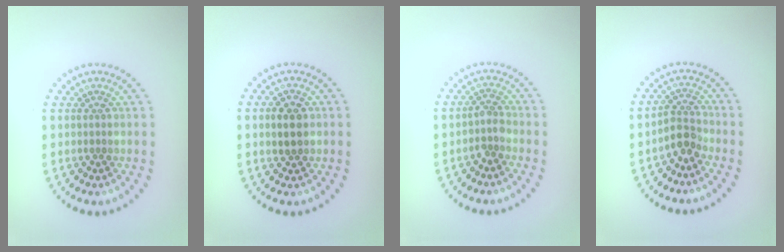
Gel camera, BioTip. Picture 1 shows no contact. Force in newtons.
{"total": 2.5, "press": 2.5, "slide": 0.2}
{"total": 1.7, "press": 1.2, "slide": 1.2}
{"total": 2.3, "press": 1.8, "slide": 1.5}